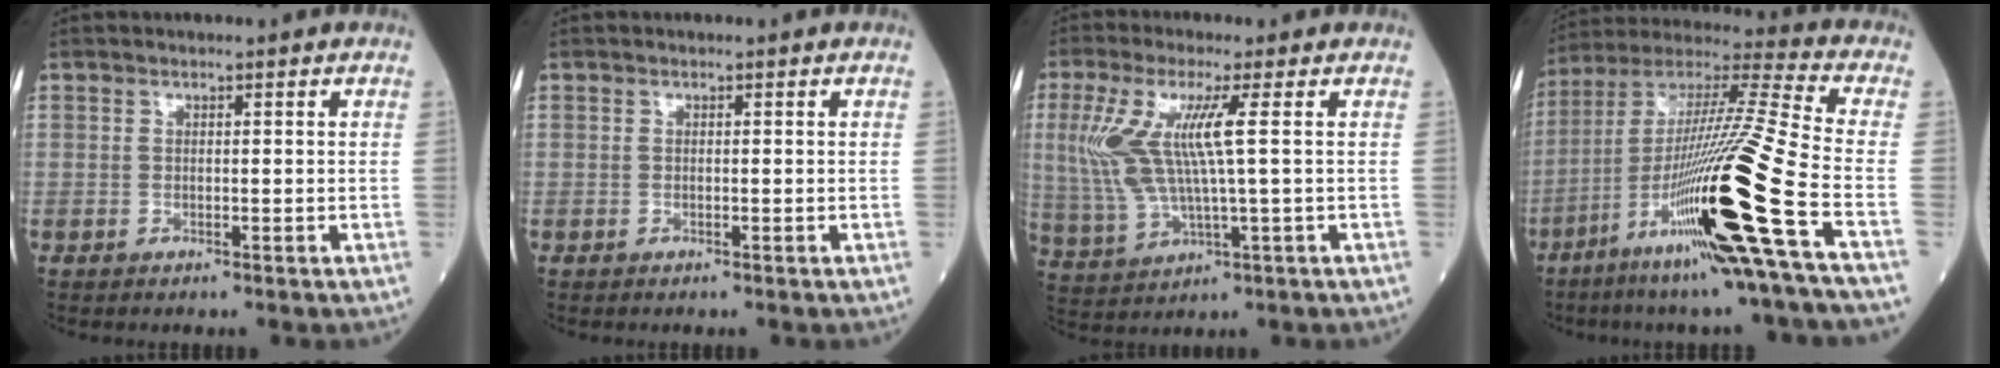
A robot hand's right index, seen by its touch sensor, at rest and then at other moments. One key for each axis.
{"total": 0.0}
{"total": 10.0, "fx": 1.9, "fy": 0.8, "fz": 9.8, "tx": -0.239, "ty": 0.003, "tz": 0.041}
{"total": 25.2, "fx": -9.7, "fy": -1.1, "fz": 23.3, "tx": -0.428, "ty": -0.041, "tz": -0.180}